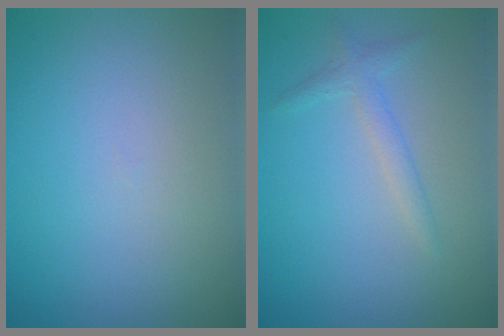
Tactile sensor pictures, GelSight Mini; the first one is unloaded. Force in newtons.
{"total": 1.6, "press": 1.6, "slide": 0.1}